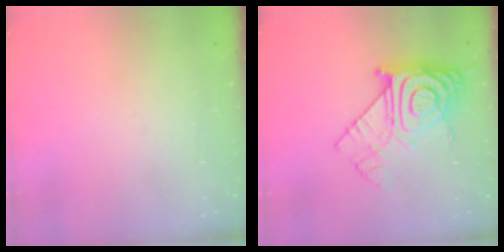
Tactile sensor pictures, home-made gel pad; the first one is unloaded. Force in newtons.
{"total": 14.8, "press": 14.7, "slide": 1.3}